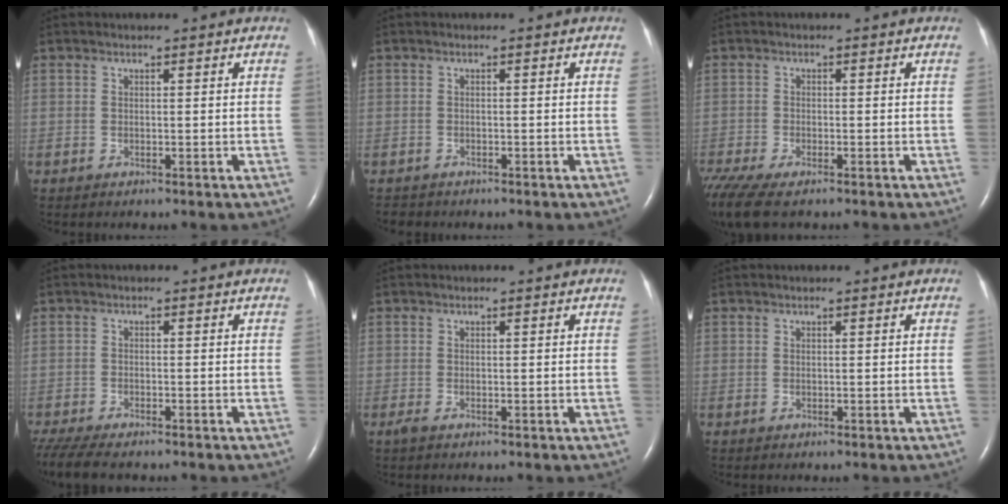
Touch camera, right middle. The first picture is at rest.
{"total": 1.3, "force": [-1.2, 0.5, -0.1], "torque": [-0.001, -0.002, -0.019]}
{"total": 9.0, "force": [-6.5, 2.8, 5.6], "torque": [-0.124, -0.015, -0.111]}
{"total": 9.0, "force": [-7.3, 2.3, 4.6], "torque": [-0.089, -0.015, -0.122]}
{"total": 0.7, "force": [-0.5, 0.1, 0.5], "torque": [-0.017, -0.004, -0.010]}
{"total": 0.0}